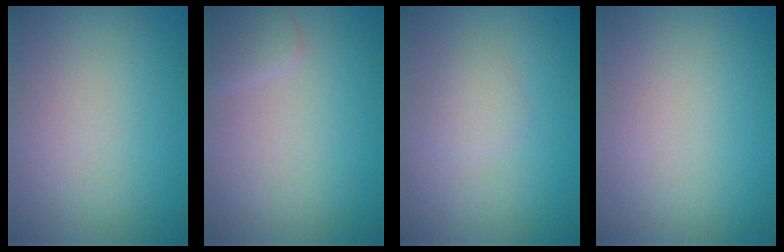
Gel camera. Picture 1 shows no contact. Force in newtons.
{"total": 1.6, "press": 1.6, "slide": 0.0}
{"total": 1.1, "press": 1.1, "slide": 0.0}
{"total": 0.0}